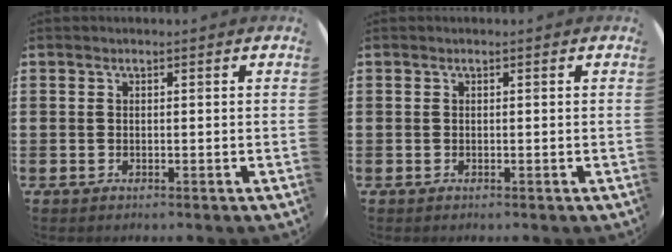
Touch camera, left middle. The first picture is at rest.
{"total": 0.0}